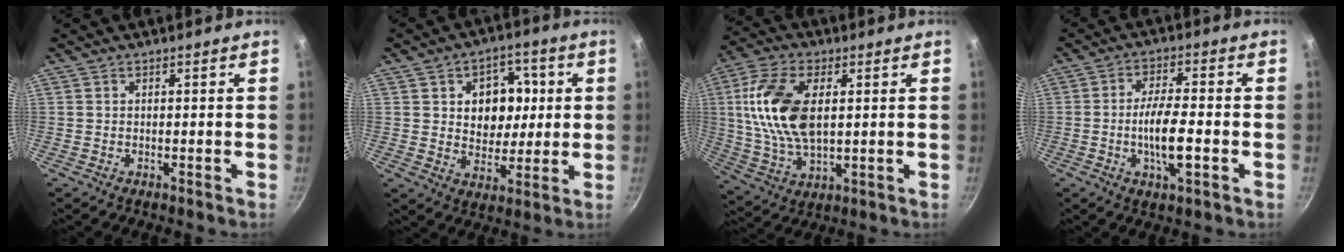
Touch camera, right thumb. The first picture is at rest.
{"total": 11.5, "force": [2.0, 9.0, 7.0], "torque": [-0.053, -0.005, 0.032]}
{"total": 16.0, "force": [2.8, 8.7, 13.1], "torque": [-0.249, -0.002, 0.053]}
{"total": 8.9, "force": [-2.1, 2.6, 8.3], "torque": [-0.149, 0.014, -0.042]}